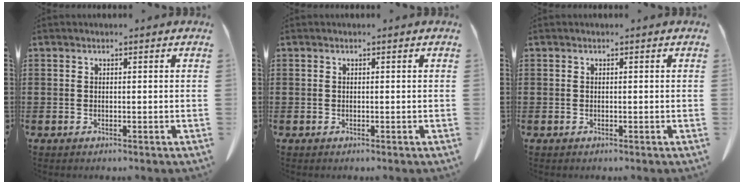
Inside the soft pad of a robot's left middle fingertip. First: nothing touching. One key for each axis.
{"total": 0.0}
{"total": 0.0}